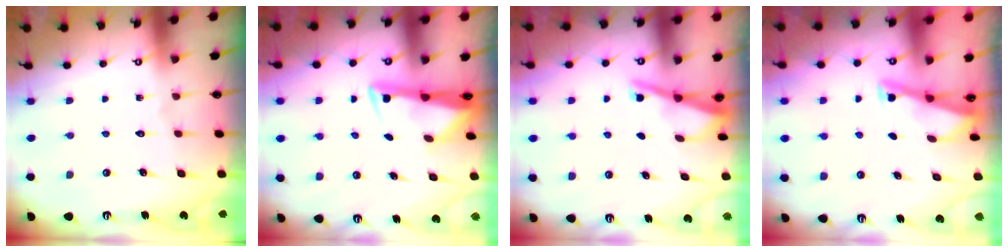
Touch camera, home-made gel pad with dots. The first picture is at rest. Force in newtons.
{"total": 3.4, "press": 3.3, "slide": 0.9}
{"total": 2.9, "press": 2.9, "slide": 0.2}
{"total": 2.9, "press": 2.9, "slide": 0.3}